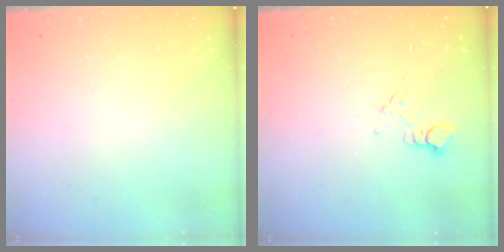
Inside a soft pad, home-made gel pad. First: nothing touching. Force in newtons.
{"total": 3.9, "press": 3.9, "slide": 0.5}